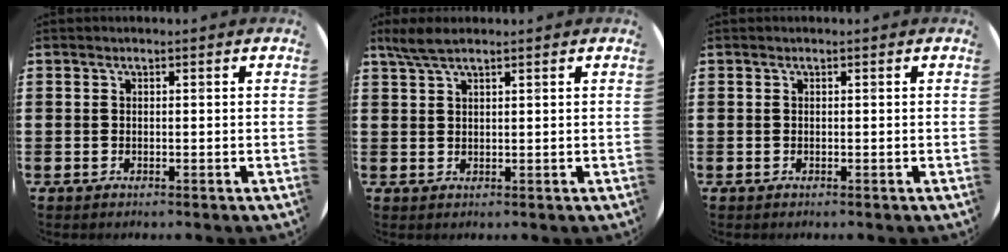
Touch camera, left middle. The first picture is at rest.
{"total": 2.9, "force": [2.3, 0.6, 1.8], "torque": [-0.039, 0.003, 0.042]}
{"total": 0.0}